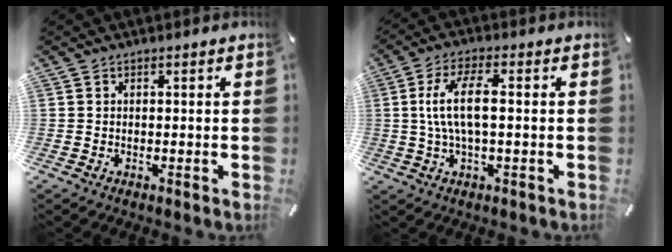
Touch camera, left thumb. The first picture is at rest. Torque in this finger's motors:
{"motor_torque": [1.73, 1.70, 1.46, -0.02, 0.17]}